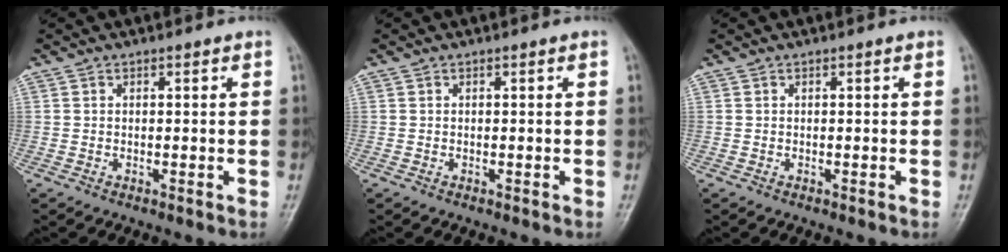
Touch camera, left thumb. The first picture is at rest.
{"total": 0.0}
{"total": 0.0}